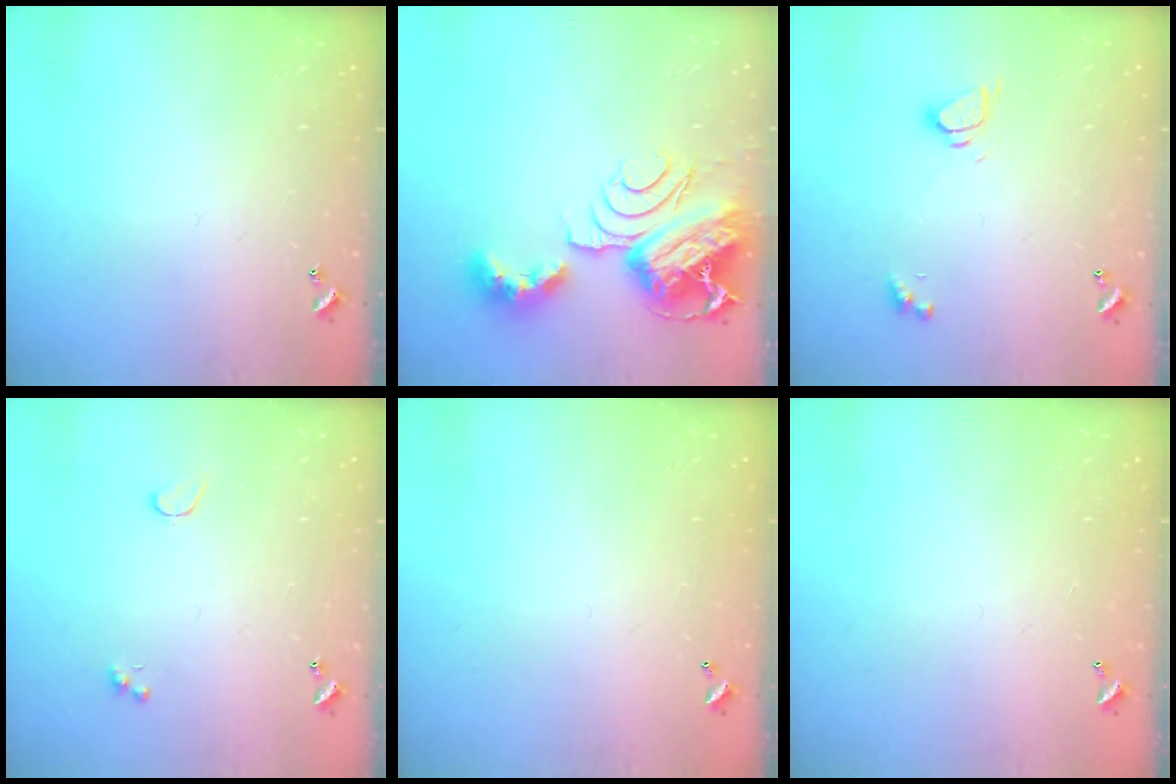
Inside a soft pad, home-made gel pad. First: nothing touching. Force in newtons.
{"total": 12.7, "press": 12.6, "slide": 1.5}
{"total": 3.5, "press": 3.4, "slide": 0.4}
{"total": 1.2, "press": 1.1, "slide": 0.6}
{"total": 2.9, "press": 2.9, "slide": 0.1}
{"total": 3.0, "press": 3.0, "slide": 0.1}